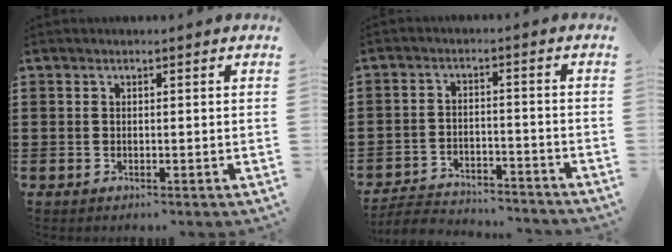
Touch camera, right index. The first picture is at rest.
{"total": 4.1, "force": [-4.0, 0.5, 0.5], "torque": [-0.019, 0.001, -0.085]}